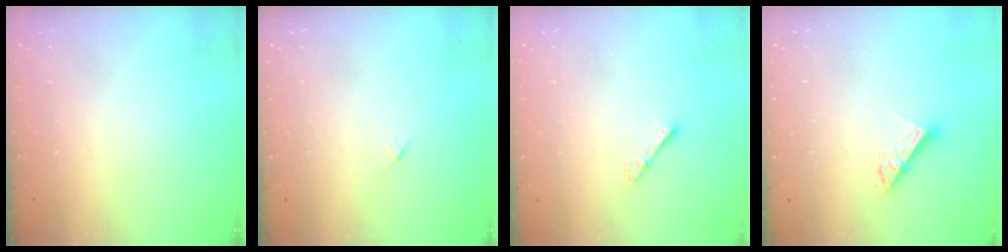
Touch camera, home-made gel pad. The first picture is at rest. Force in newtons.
{"total": 2.9, "press": 2.9, "slide": 0.3}
{"total": 3.5, "press": 3.5, "slide": 0.6}
{"total": 9.0, "press": 8.9, "slide": 0.8}